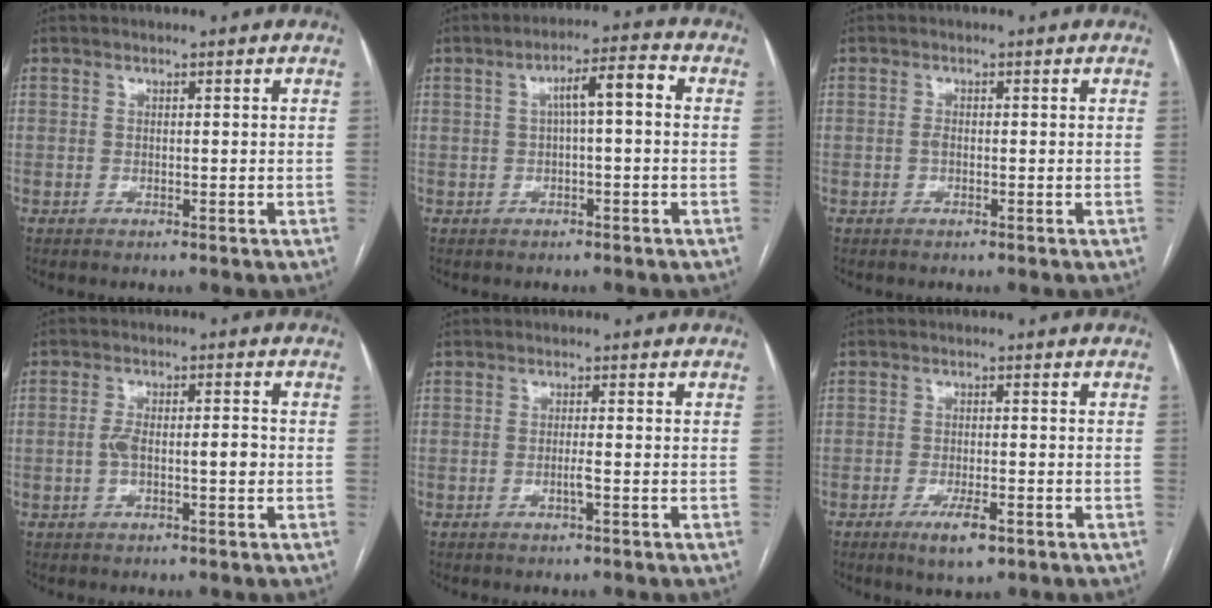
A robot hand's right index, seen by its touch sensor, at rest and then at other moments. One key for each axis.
{"total": 5.5, "fx": 0.7, "fy": 0.9, "fz": 5.4, "tx": -0.089, "ty": 0.022, "tz": 0.010}
{"total": 0.8, "fx": -0.2, "fy": 0.4, "fz": 0.7, "tx": -0.015, "ty": 0.001, "tz": -0.004}
{"total": 5.3, "fx": -0.8, "fy": 1.6, "fz": 5.0, "tx": -0.100, "ty": 0.015, "tz": -0.011}
{"total": 1.5, "fx": -0.6, "fy": -0.1, "fz": 1.3, "tx": -0.026, "ty": -0.001, "tz": -0.010}
{"total": 4.7, "fx": -2.6, "fy": 1.1, "fz": 3.8, "tx": -0.068, "ty": -0.006, "tz": -0.037}